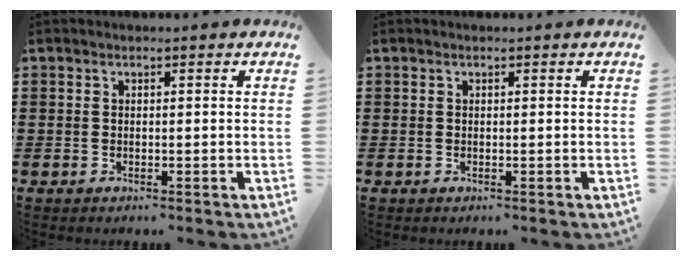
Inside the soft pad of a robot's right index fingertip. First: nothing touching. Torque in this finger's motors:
{"motor_torque": [0.02, 0.02, 0.00, 0.00]}